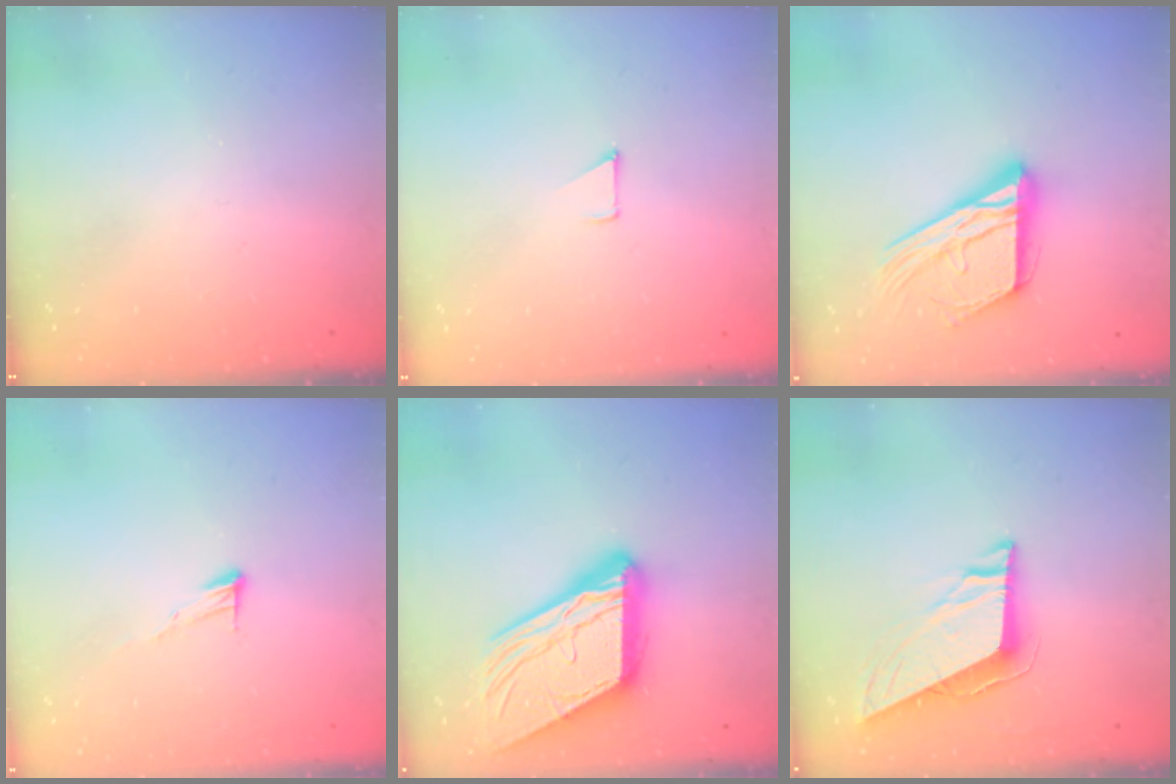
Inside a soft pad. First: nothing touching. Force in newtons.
{"total": 2.9, "press": 2.8, "slide": 0.3}
{"total": 18.7, "press": 18.6, "slide": 1.8}
{"total": 5.6, "press": 5.6, "slide": 0.2}
{"total": 20.7, "press": 20.6, "slide": 2.1}
{"total": 8.8, "press": 8.7, "slide": 1.4}